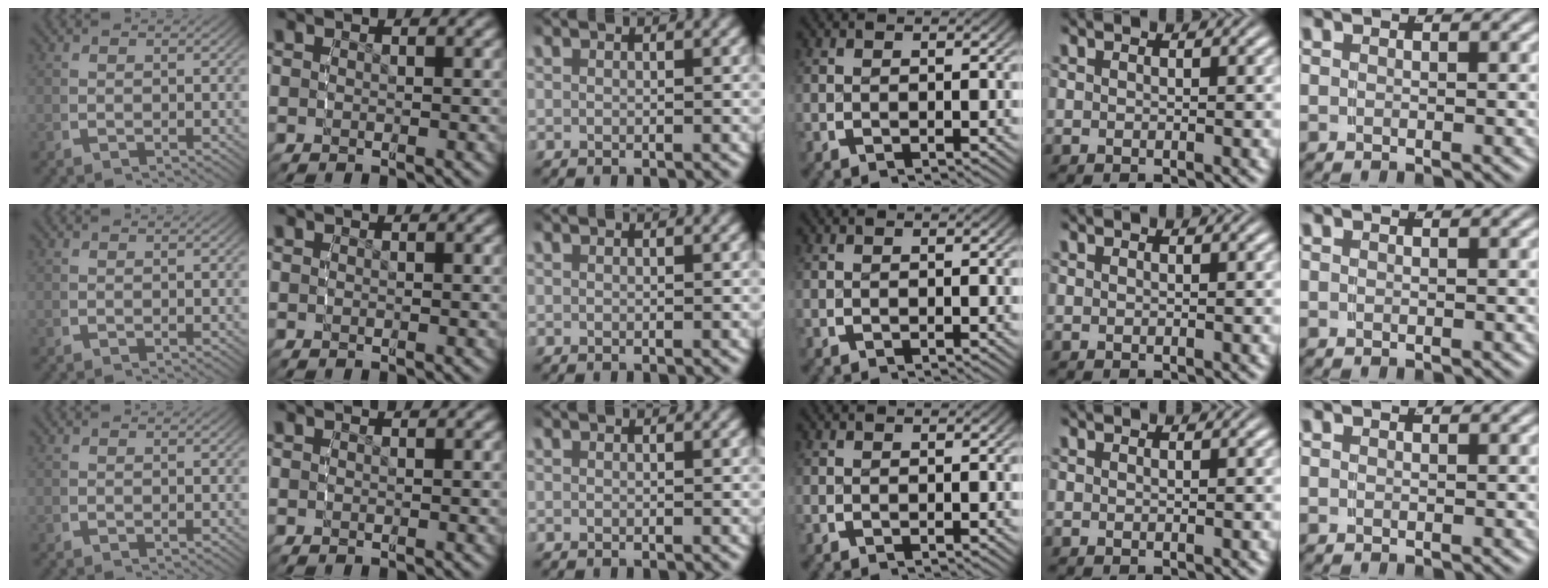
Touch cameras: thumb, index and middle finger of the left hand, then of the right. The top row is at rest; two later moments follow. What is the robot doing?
{"motion": "reach", "object": "shirt"}